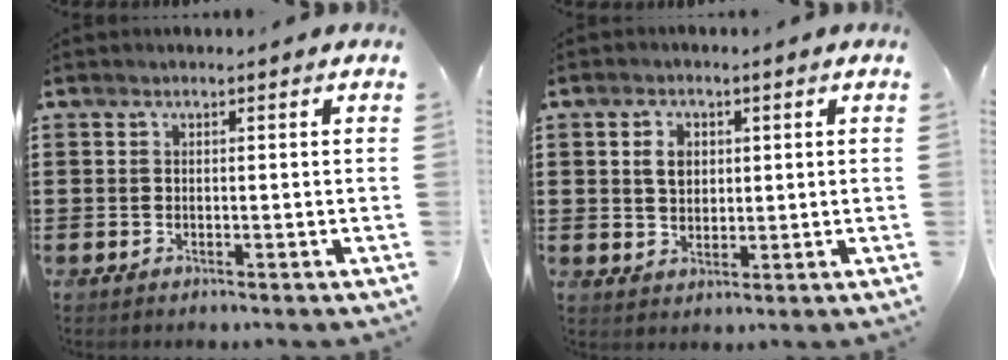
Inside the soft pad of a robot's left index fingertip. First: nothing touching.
{"total": 3.5, "force": [1.0, 2.6, 2.2], "torque": [-0.044, 0.007, 0.014]}